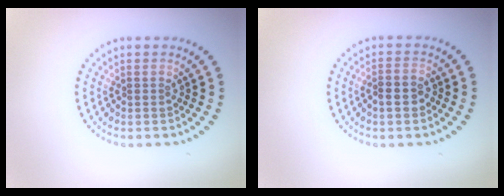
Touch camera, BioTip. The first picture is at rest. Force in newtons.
{"total": 1.9, "press": 1.8, "slide": 0.4}